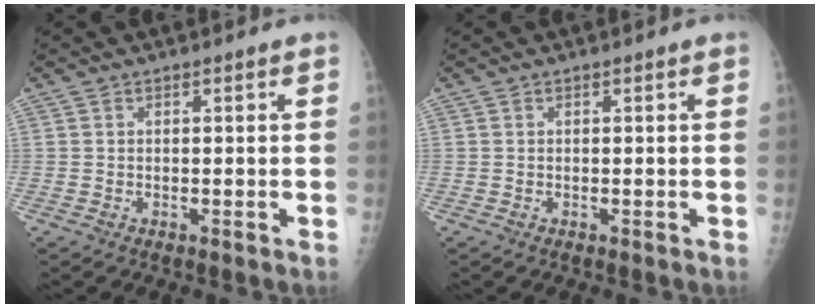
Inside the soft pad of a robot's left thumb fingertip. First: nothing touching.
{"total": 0.0}